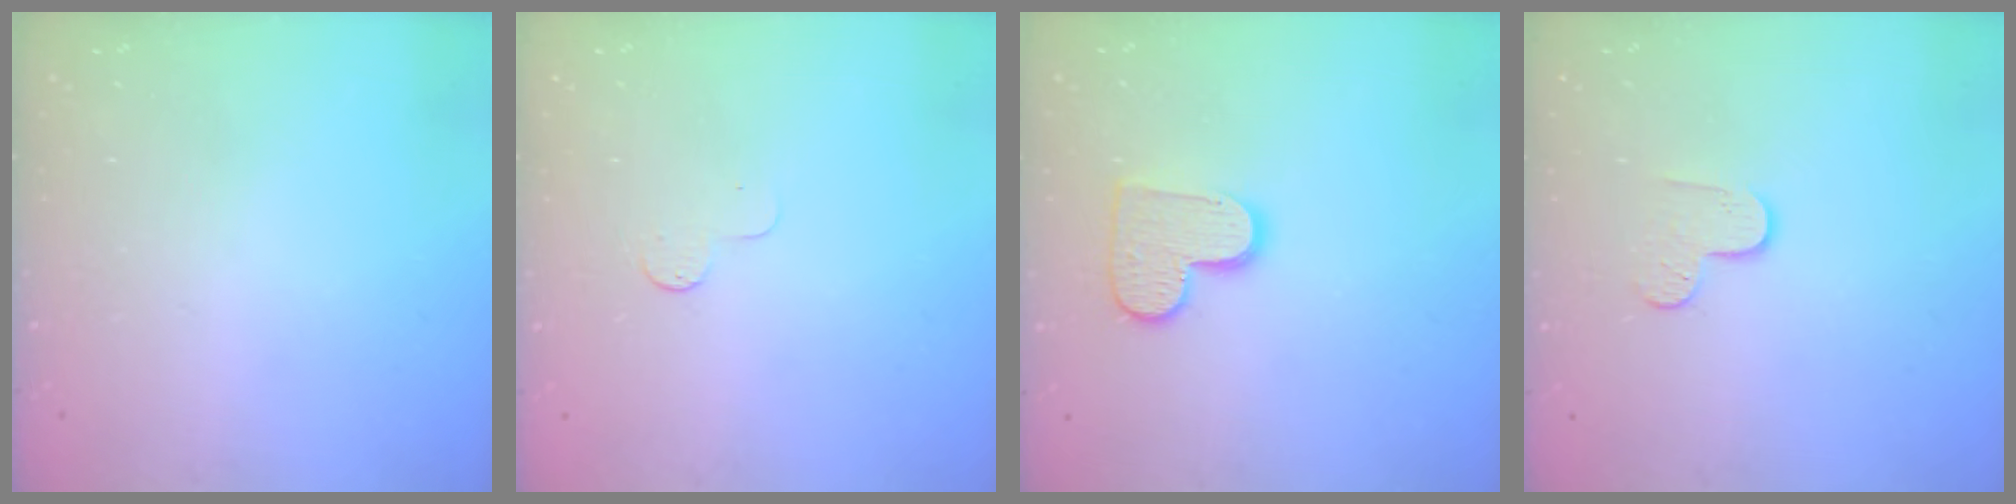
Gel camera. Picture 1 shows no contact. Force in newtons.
{"total": 4.1, "press": 4.0, "slide": 0.4}
{"total": 10.5, "press": 10.5, "slide": 0.5}
{"total": 4.8, "press": 4.7, "slide": 0.5}